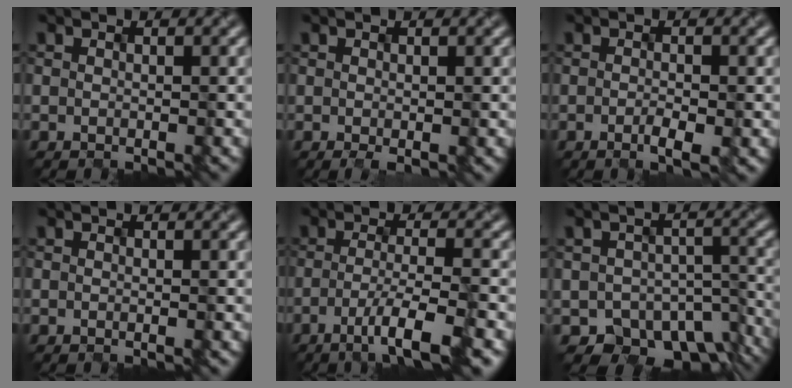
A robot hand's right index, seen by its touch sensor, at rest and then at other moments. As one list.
[{"total": 0.8, "force": [-0.1, 0.0, 0.7], "torque": [-0.014, -0.004, 0.004]}, {"total": 1.8, "force": [-0.8, 0.4, 1.6], "torque": [-0.032, -0.005, -0.009]}, {"total": 0.0}, {"total": 4.9, "force": [-2.3, 0.7, 4.2], "torque": [-0.070, -0.006, -0.040]}, {"total": 7.6, "force": [-4.7, 4.9, 3.3], "torque": [-0.047, -0.032, -0.054]}]